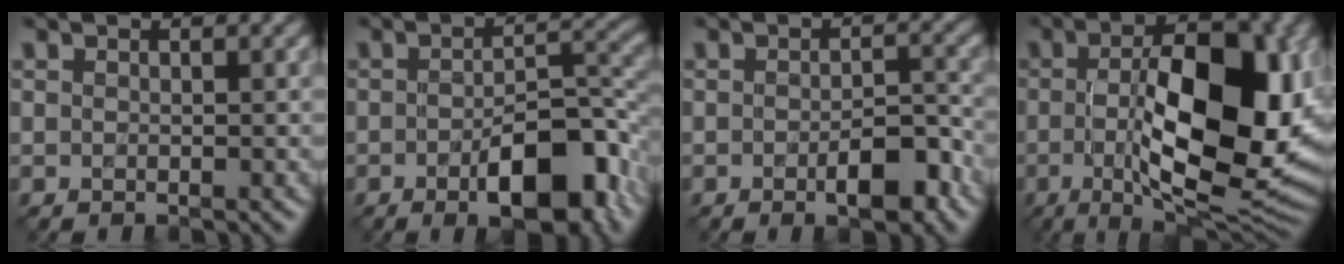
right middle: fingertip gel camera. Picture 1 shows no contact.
{"total": 7.7, "force": [-3.2, 2.9, 6.4], "torque": [-0.090, 0.007, -0.046]}
{"total": 3.8, "force": [-1.7, 1.3, 3.1], "torque": [-0.045, 0.002, -0.021]}
{"total": 14.9, "force": [-0.2, 6.1, 13.5], "torque": [-0.199, 0.003, -0.006]}